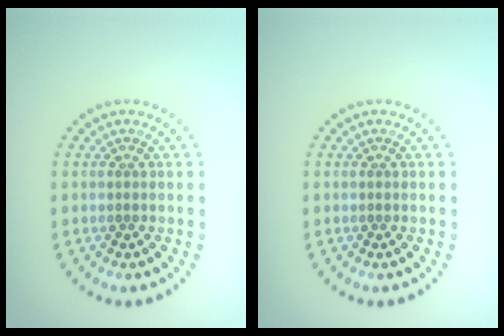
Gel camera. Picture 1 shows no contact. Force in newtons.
{"total": 0.0}